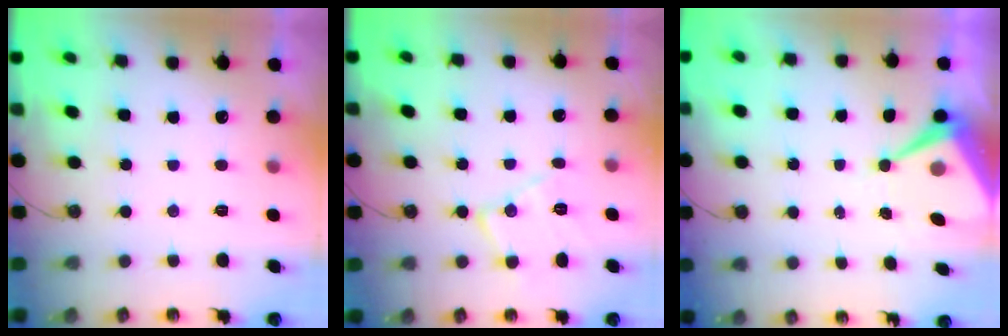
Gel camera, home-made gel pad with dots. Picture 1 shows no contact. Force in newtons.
{"total": 11.6, "press": 11.6, "slide": 0.3}
{"total": 9.7, "press": 9.7, "slide": 0.8}